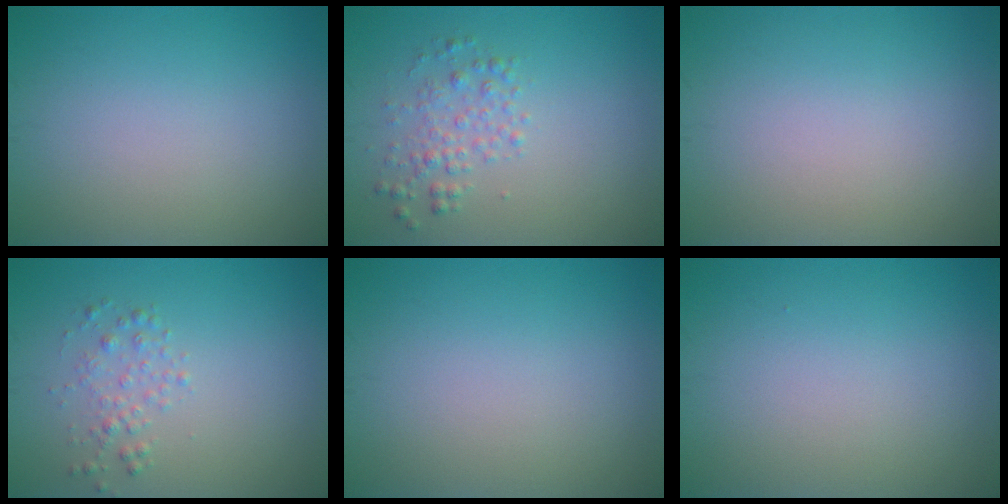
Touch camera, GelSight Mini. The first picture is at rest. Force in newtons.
{"total": 2.2, "press": 2.2, "slide": 0.1}
{"total": 0.0}
{"total": 1.6, "press": 1.6, "slide": 0.0}
{"total": 0.0}
{"total": 0.0}